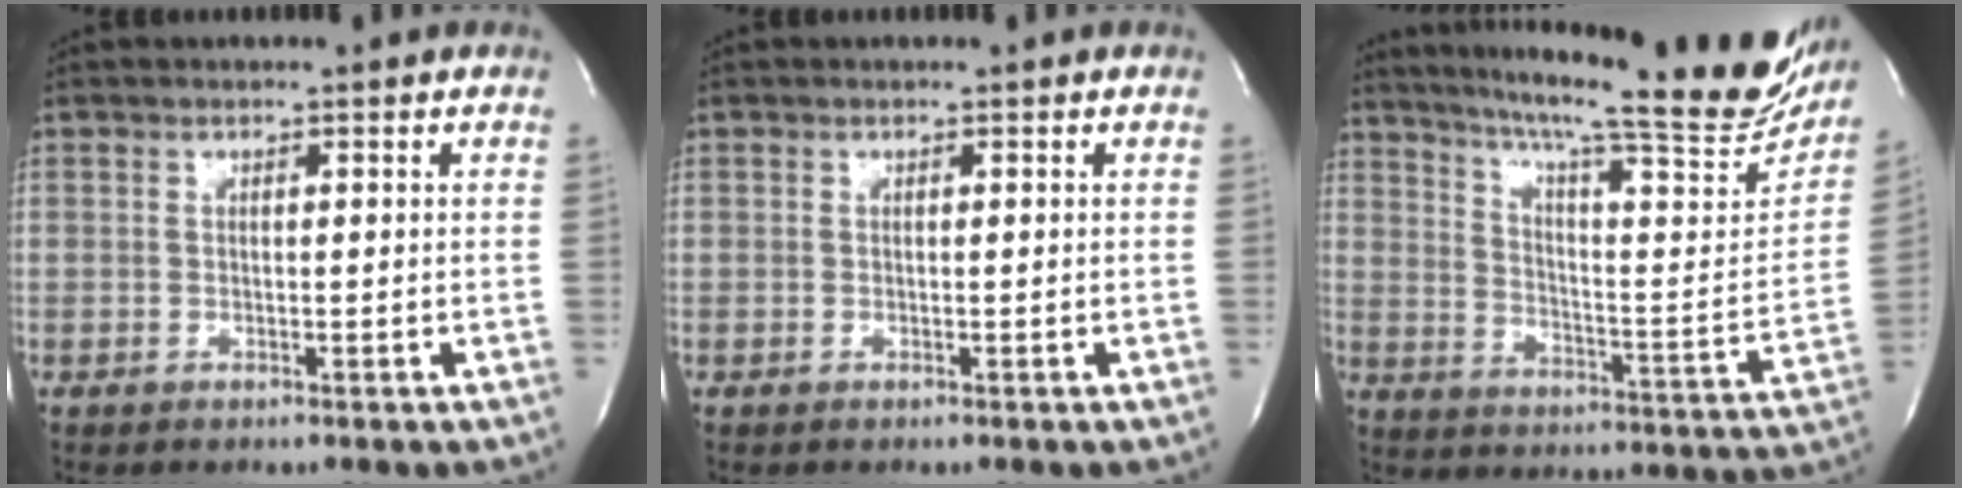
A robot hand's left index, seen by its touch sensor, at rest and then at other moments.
{"total": 0.0}
{"total": 29.5, "force": [24.7, 3.1, 15.8], "torque": [-0.247, -0.065, 0.318]}